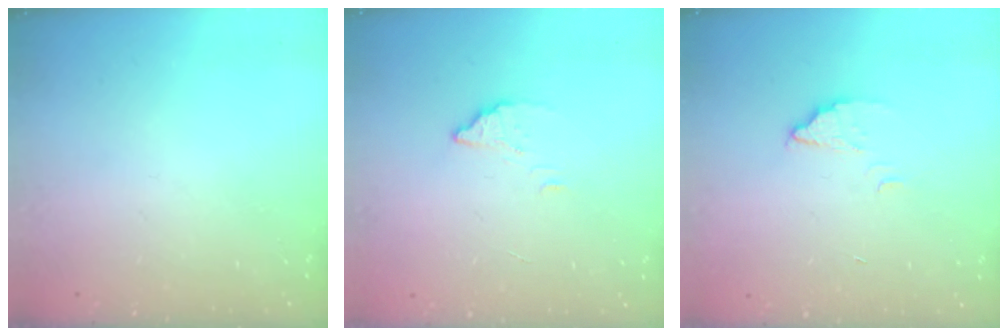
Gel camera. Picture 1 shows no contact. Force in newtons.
{"total": 2.8, "press": 2.8, "slide": 0.2}
{"total": 2.2, "press": 2.2, "slide": 0.1}